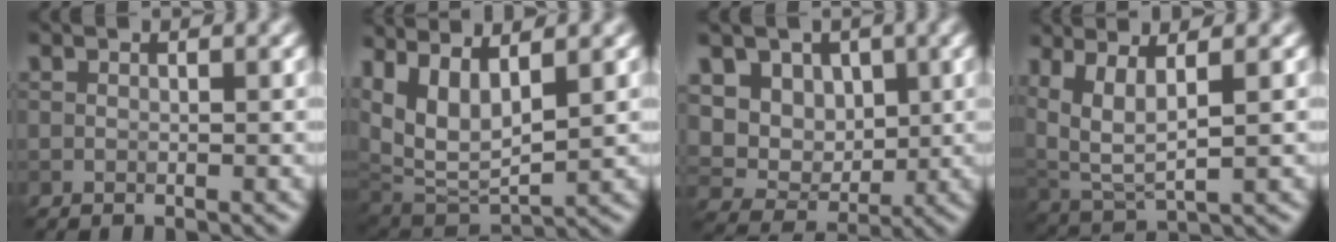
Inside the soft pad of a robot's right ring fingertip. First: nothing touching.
{"total": 7.9, "force": [3.0, 3.8, 6.2], "torque": [-0.133, -0.002, 0.062]}
{"total": 8.7, "force": [2.9, 7.0, 4.1], "torque": [-0.076, 0.007, 0.049]}
{"total": 5.3, "force": [2.1, 2.1, 4.4], "torque": [-0.102, -0.002, 0.049]}